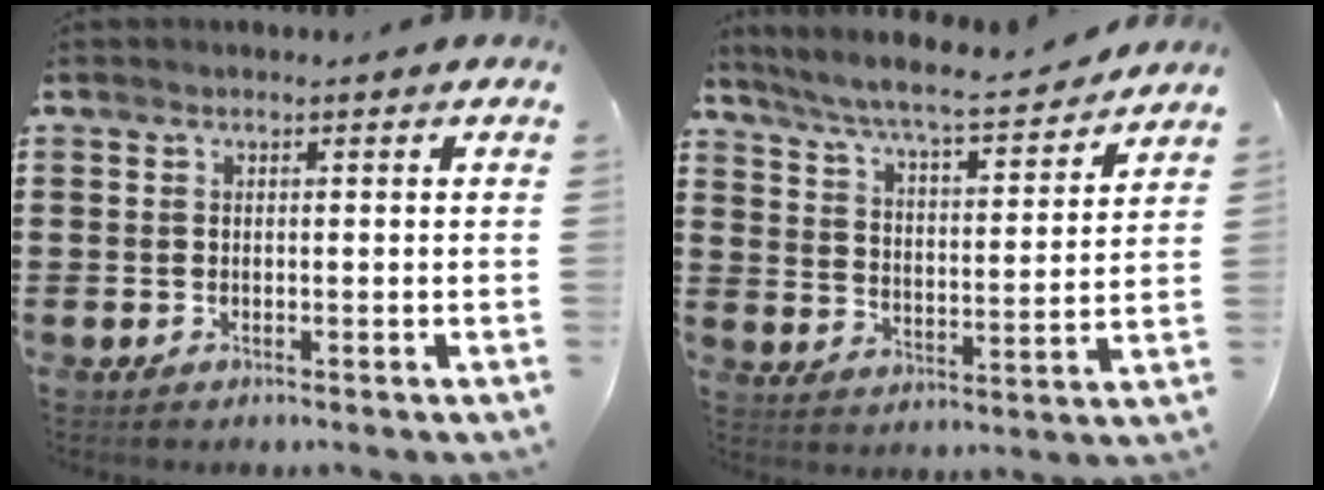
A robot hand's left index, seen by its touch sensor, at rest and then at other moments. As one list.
[{"total": 6.3, "force": [5.7, 0.0, 2.8], "torque": [-0.078, -0.037, 0.092]}]